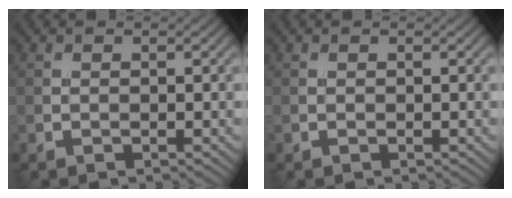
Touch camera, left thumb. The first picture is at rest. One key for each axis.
{"total": 0.0}